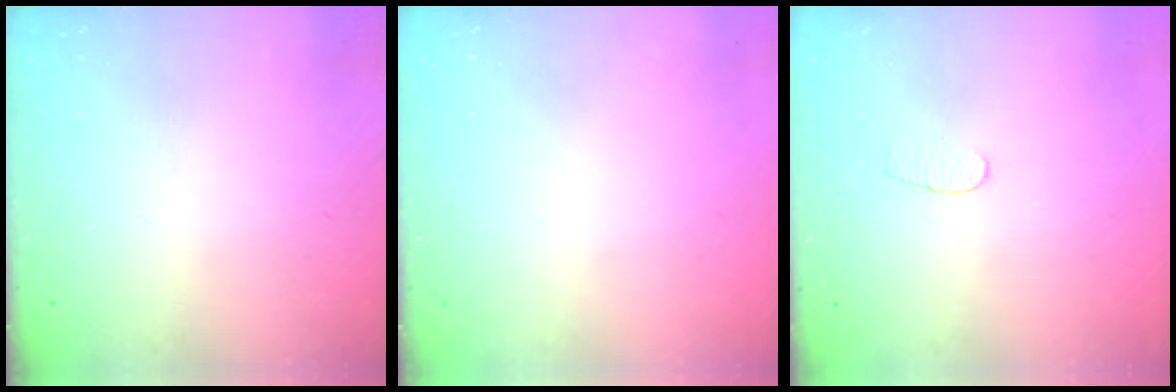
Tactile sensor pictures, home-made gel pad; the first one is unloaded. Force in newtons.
{"total": 0.0}
{"total": 3.1, "press": 3.1, "slide": 0.4}